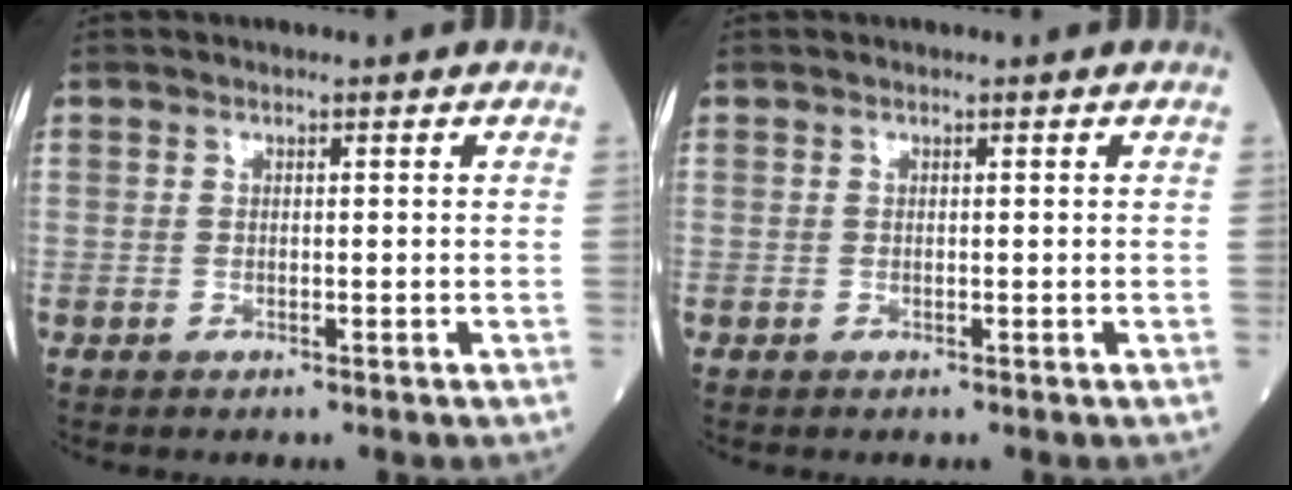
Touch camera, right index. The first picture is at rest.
{"total": 0.0}